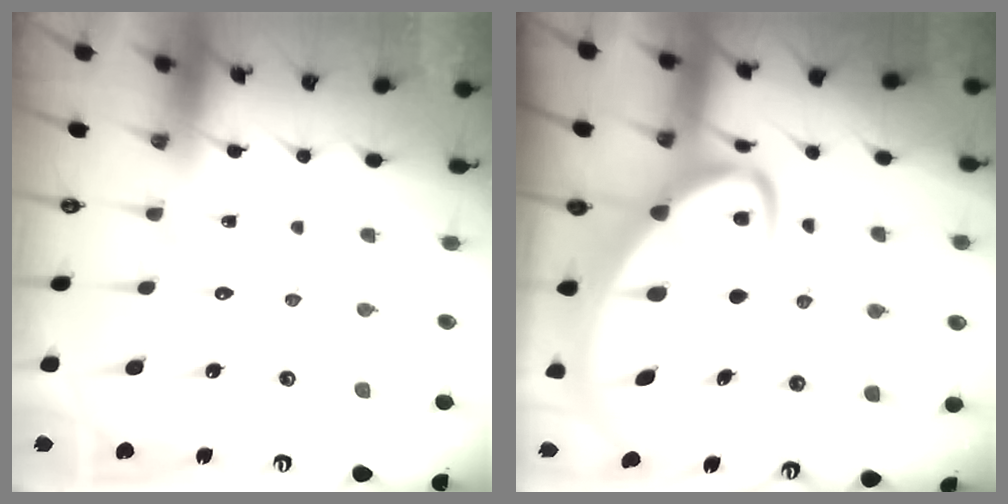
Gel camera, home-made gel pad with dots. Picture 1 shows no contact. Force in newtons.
{"total": 8.3, "press": 8.3, "slide": 0.9}